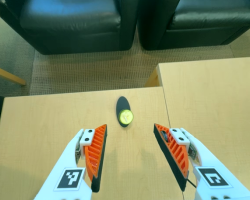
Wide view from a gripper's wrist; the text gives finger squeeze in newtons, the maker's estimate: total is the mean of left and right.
{"total": 0.0}